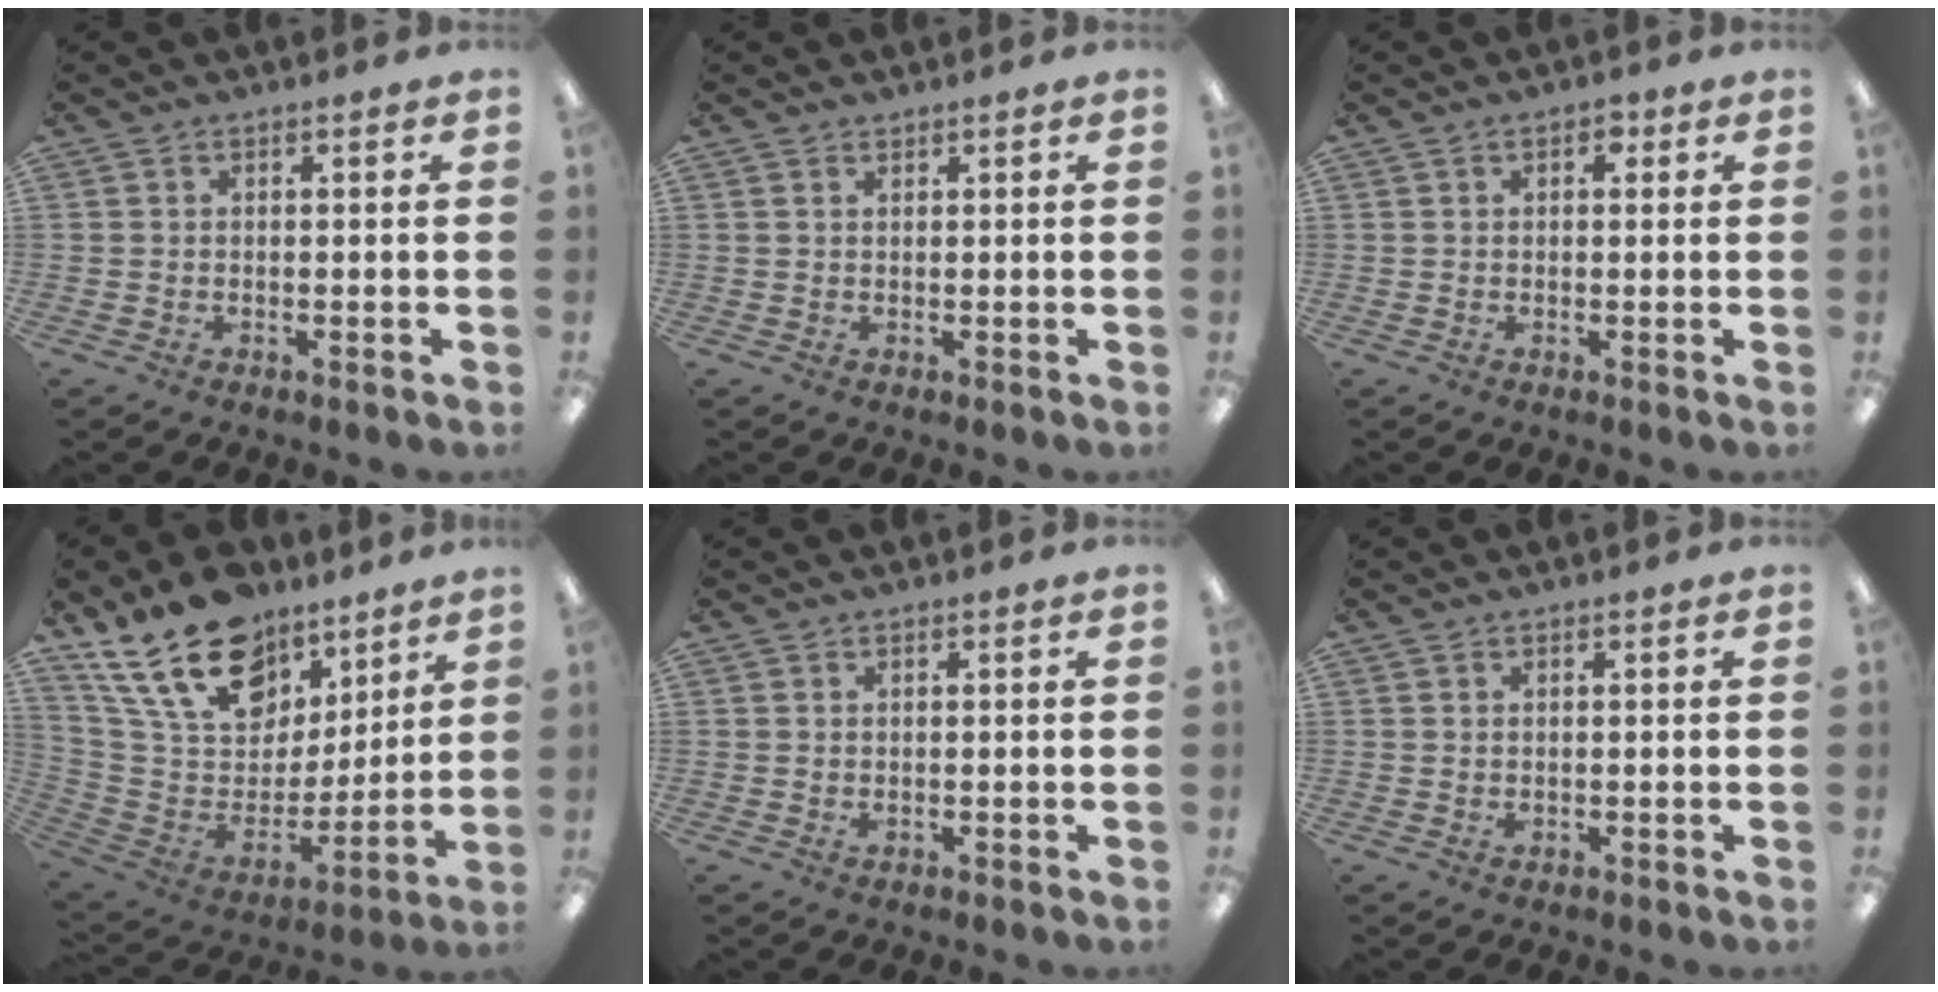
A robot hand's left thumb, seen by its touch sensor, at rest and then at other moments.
{"total": 0.8, "force": [0.7, 0.3, 0.2], "torque": [-0.004, 0.001, 0.013]}
{"total": 2.3, "force": [1.0, 1.3, 1.6], "torque": [-0.017, 0.000, 0.014]}
{"total": 22.3, "force": [14.9, 13.0, 10.3], "torque": [-0.188, -0.082, 0.276]}
{"total": 0.7, "force": [0.5, 0.2, 0.4], "torque": [-0.003, -0.001, 0.007]}
{"total": 0.7, "force": [0.5, 0.3, 0.4], "torque": [-0.009, 0.002, 0.010]}